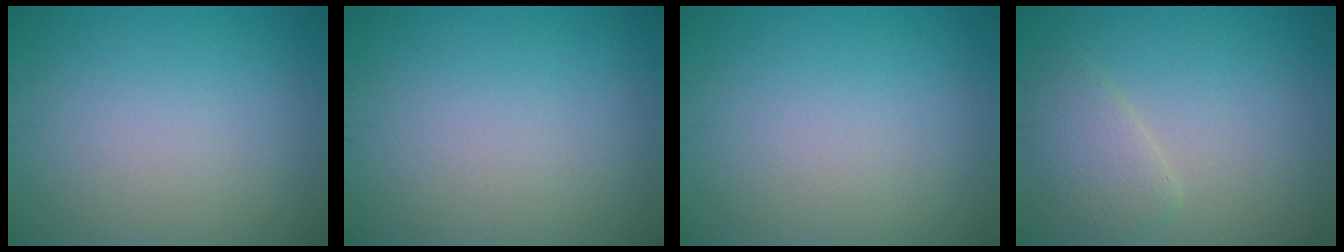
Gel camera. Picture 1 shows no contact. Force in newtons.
{"total": 0.0}
{"total": 0.0}
{"total": 2.9, "press": 2.8, "slide": 0.4}